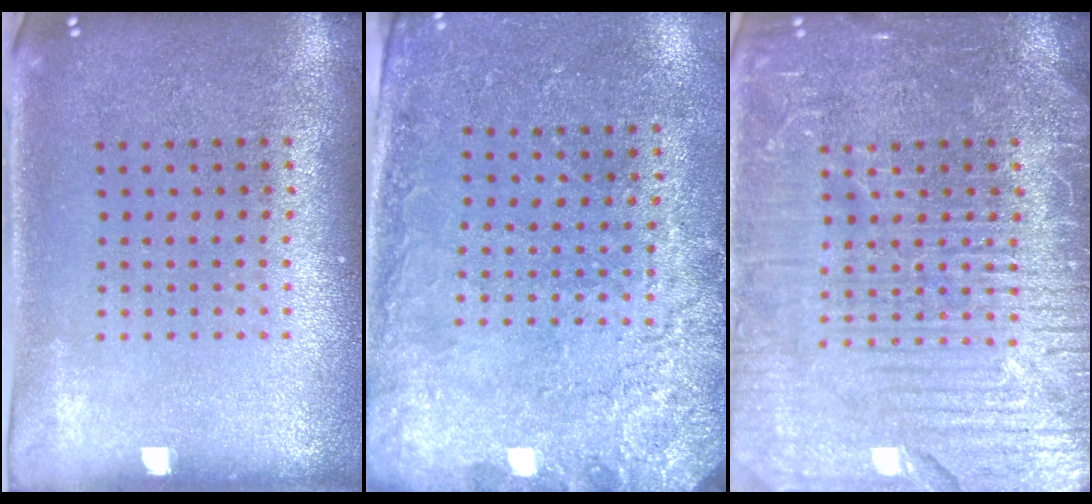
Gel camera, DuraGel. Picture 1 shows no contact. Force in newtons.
{"total": 2.6, "press": 2.3, "slide": 1.2}
{"total": 6.9, "press": 6.9, "slide": 0.9}